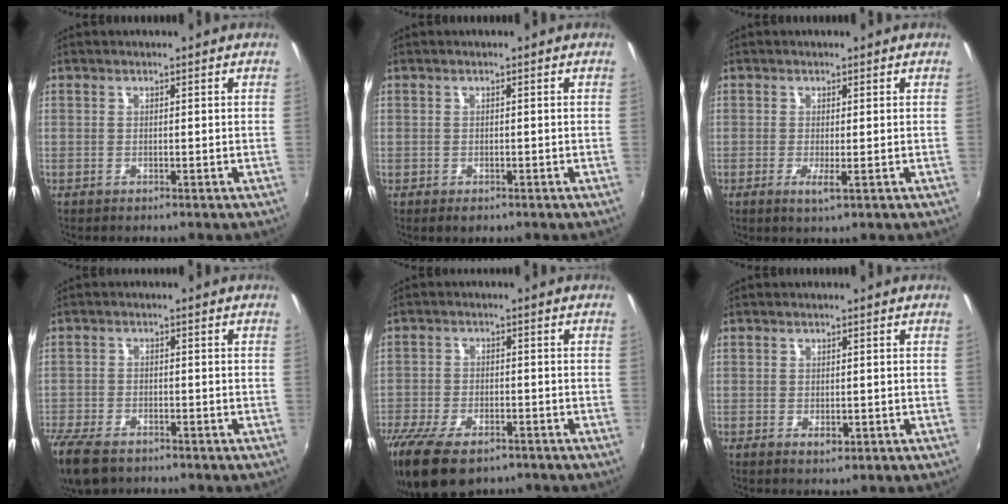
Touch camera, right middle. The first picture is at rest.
{"total": 1.6, "force": [-1.0, 1.0, 0.7], "torque": [-0.015, -0.008, -0.014]}
{"total": 2.3, "force": [-0.6, -0.1, 2.2], "torque": [-0.045, -0.008, -0.009]}
{"total": 11.1, "force": [-8.0, 5.1, 5.7], "torque": [-0.157, -0.036, -0.149]}
{"total": 12.3, "force": [-8.6, 5.5, 6.9], "torque": [-0.165, -0.033, -0.150]}
{"total": 1.8, "force": [-0.6, 1.0, 1.4], "torque": [-0.023, -0.003, -0.008]}